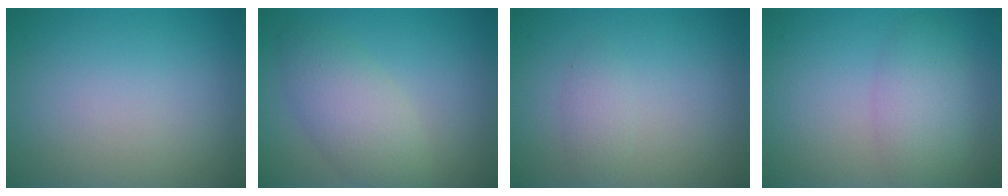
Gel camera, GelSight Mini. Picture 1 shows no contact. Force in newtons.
{"total": 4.3, "press": 4.3, "slide": 0.3}
{"total": 1.3, "press": 1.3, "slide": 0.1}
{"total": 3.9, "press": 3.9, "slide": 0.3}